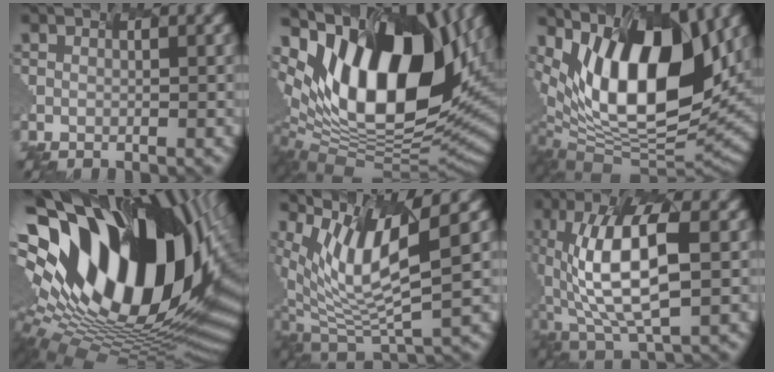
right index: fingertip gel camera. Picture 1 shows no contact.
{"total": 15.6, "force": [4.7, 8.8, 12.0], "torque": [-0.210, 0.004, 0.078]}
{"total": 14.1, "force": [4.8, 6.6, 11.5], "torque": [-0.200, 0.009, 0.074]}
{"total": 20.2, "force": [4.3, 12.0, 15.7], "torque": [-0.288, -0.012, 0.085]}
{"total": 7.9, "force": [3.3, 1.7, 7.0], "torque": [-0.150, -0.001, 0.073]}
{"total": 9.8, "force": [-0.5, 3.7, 9.0], "torque": [-0.173, 0.002, -0.005]}